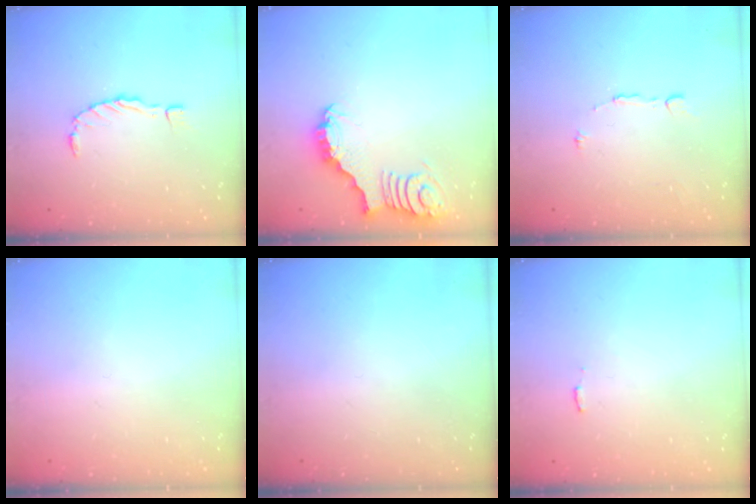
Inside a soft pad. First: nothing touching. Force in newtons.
{"total": 3.0, "press": 3.0, "slide": 0.1}
{"total": 5.0, "press": 4.9, "slide": 0.3}
{"total": 0.0}
{"total": 0.0}
{"total": 3.0, "press": 3.0, "slide": 0.2}